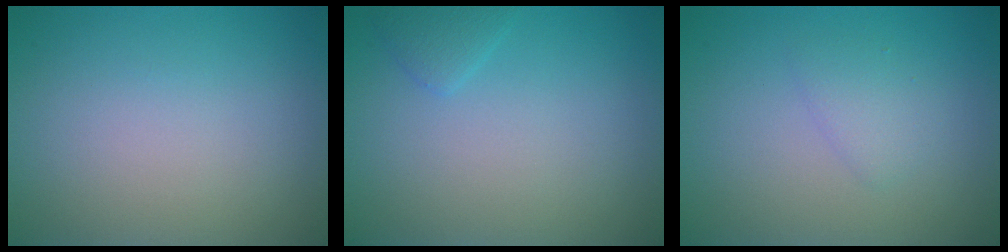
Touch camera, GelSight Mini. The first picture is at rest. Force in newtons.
{"total": 1.1, "press": 1.1, "slide": 0.1}
{"total": 1.4, "press": 1.4, "slide": 0.0}